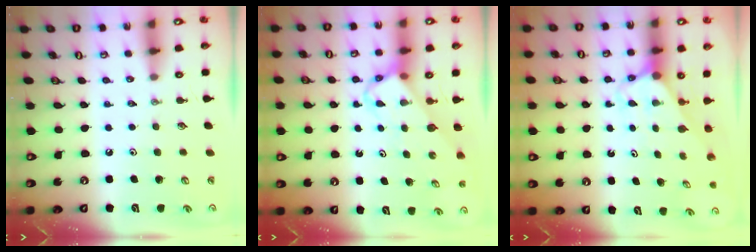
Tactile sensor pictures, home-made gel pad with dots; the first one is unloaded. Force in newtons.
{"total": 3.7, "press": 3.7, "slide": 0.1}
{"total": 2.7, "press": 2.7, "slide": 0.2}